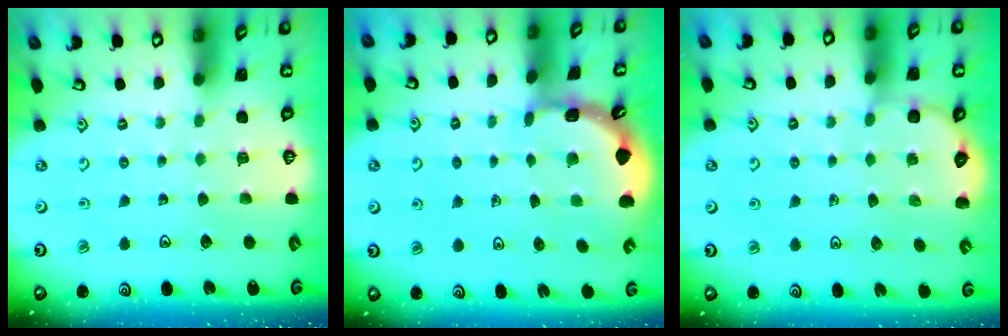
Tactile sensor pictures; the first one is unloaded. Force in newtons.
{"total": 1.9, "press": 1.9, "slide": 0.1}
{"total": 2.7, "press": 2.7, "slide": 0.3}